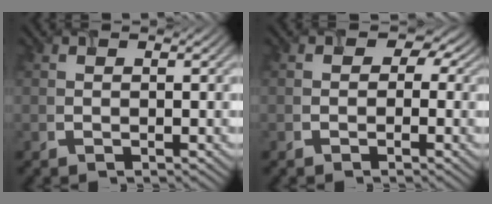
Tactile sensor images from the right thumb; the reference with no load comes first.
{"total": 3.2, "force": [0.5, 2.7, 1.6], "torque": [-0.009, 0.005, -0.011]}